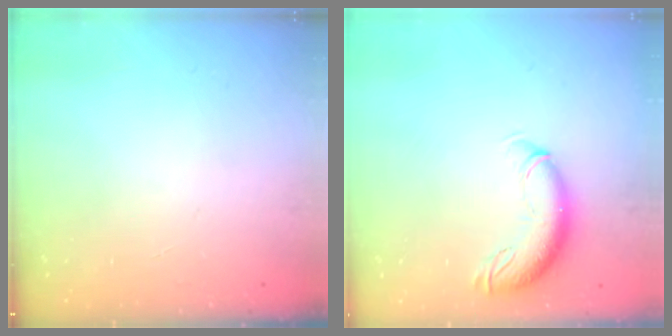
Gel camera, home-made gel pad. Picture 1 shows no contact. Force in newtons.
{"total": 10.2, "press": 10.0, "slide": 2.3}